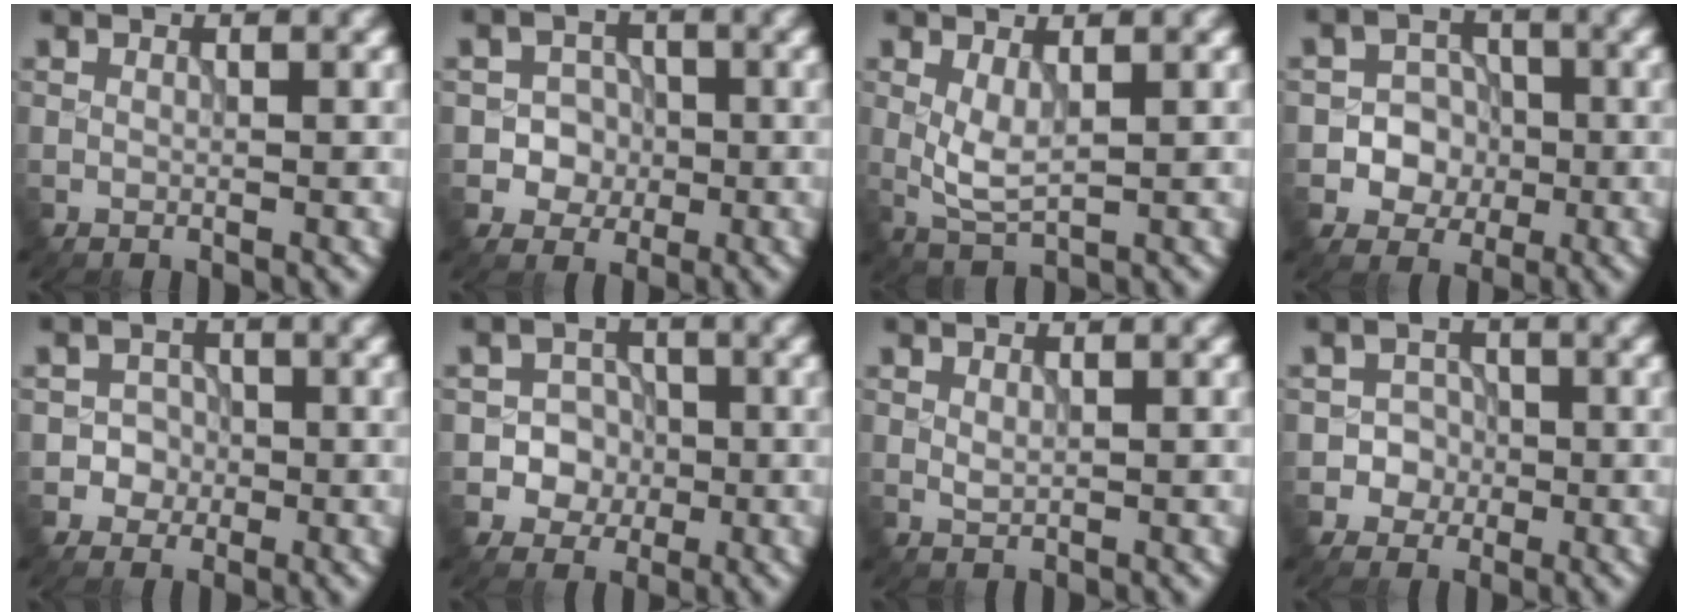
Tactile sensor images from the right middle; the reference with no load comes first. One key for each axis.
{"total": 3.3, "fx": -0.8, "fy": 3.1, "fz": 0.9, "tx": 0.009, "ty": 0.004, "tz": -0.030}
{"total": 2.6, "fx": 0.7, "fy": 0.9, "fz": 2.4, "tx": -0.057, "ty": -0.005, "tz": 0.017}
{"total": 4.1, "fx": -0.8, "fy": 3.8, "fz": 1.4, "tx": 0.003, "ty": 0.002, "tz": -0.033}
{"total": 2.1, "fx": -0.6, "fy": 2.0, "fz": 0.3, "tx": 0.017, "ty": 0.006, "tz": -0.018}
{"total": 3.7, "fx": -0.8, "fy": 3.5, "fz": 1.0, "tx": 0.008, "ty": 0.006, "tz": -0.032}
{"total": 0.7, "fx": 0.4, "fy": 0.3, "fz": 0.5, "tx": -0.014, "ty": -0.001, "tz": 0.010}
{"total": 2.6, "fx": -0.7, "fy": 2.4, "fz": 0.4, "tx": 0.015, "ty": 0.006, "tz": -0.023}